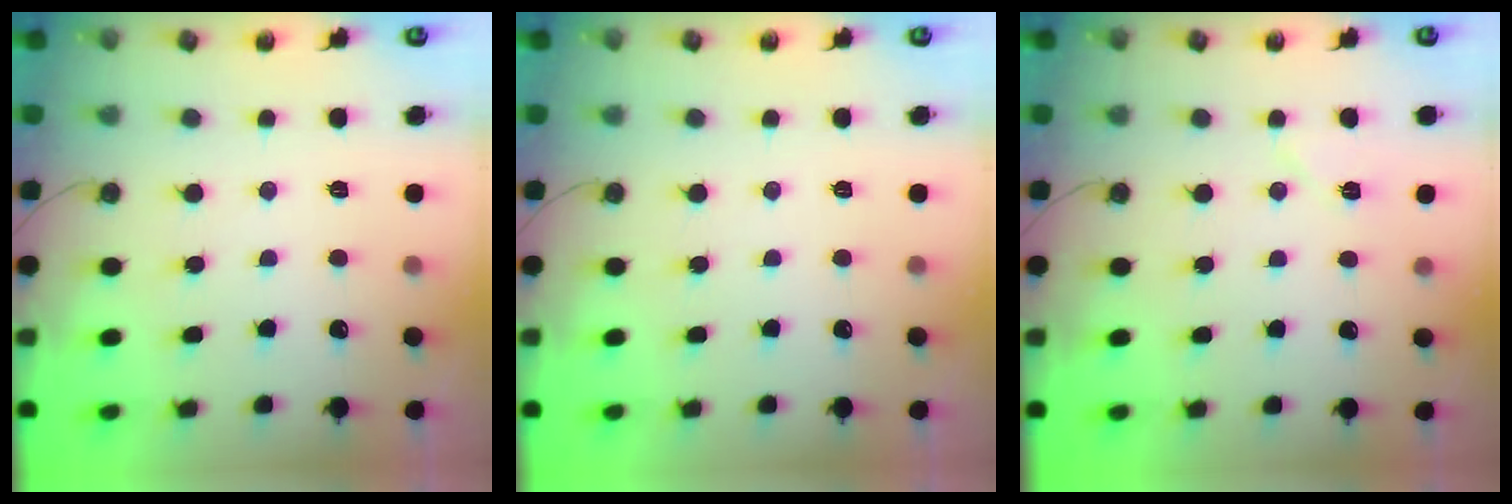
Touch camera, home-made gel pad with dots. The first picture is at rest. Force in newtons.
{"total": 0.0}
{"total": 6.0, "press": 5.7, "slide": 1.7}